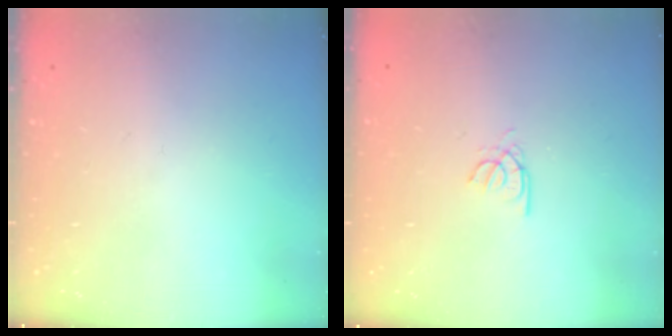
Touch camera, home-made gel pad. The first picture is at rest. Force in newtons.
{"total": 2.6, "press": 2.6, "slide": 0.3}